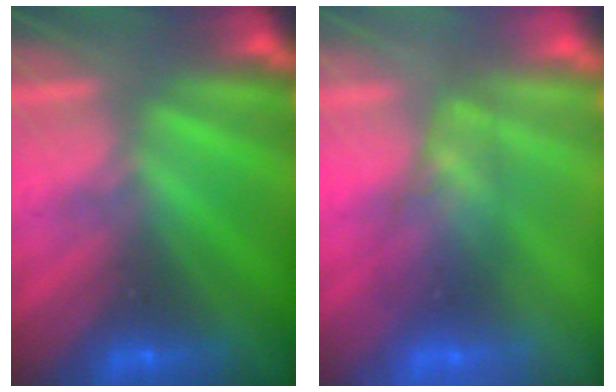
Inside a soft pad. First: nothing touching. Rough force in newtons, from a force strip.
{"total": 2.5}